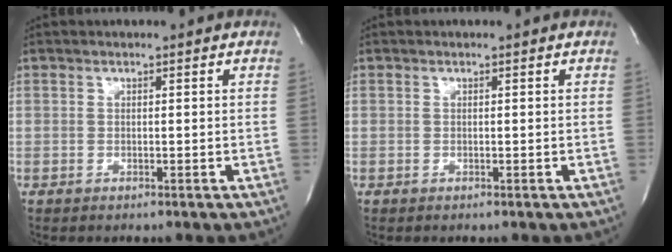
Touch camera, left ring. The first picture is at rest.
{"total": 0.0}